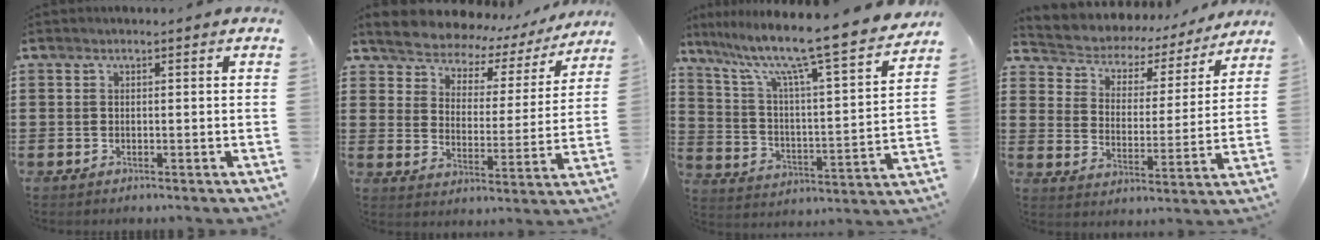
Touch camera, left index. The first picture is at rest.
{"total": 4.4, "force": [4.3, 1.0, 0.2], "torque": [-0.033, -0.039, 0.069]}
{"total": 11.7, "force": [9.7, -0.2, 6.4], "torque": [-0.153, -0.078, 0.153]}
{"total": 3.8, "force": [3.4, 1.7, 0.3], "torque": [-0.033, -0.028, 0.049]}